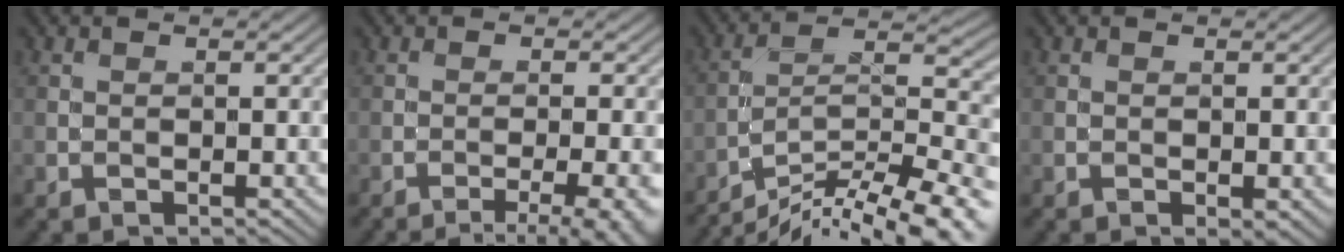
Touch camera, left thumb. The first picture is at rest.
{"total": 7.5, "force": [-4.8, 1.7, 5.5], "torque": [-0.070, 0.002, -0.055]}
{"total": 16.5, "force": [-13.4, 4.1, 8.7], "torque": [-0.127, -0.002, -0.205]}
{"total": 1.4, "force": [-0.5, 0.6, 1.2], "torque": [-0.016, 0.000, -0.008]}